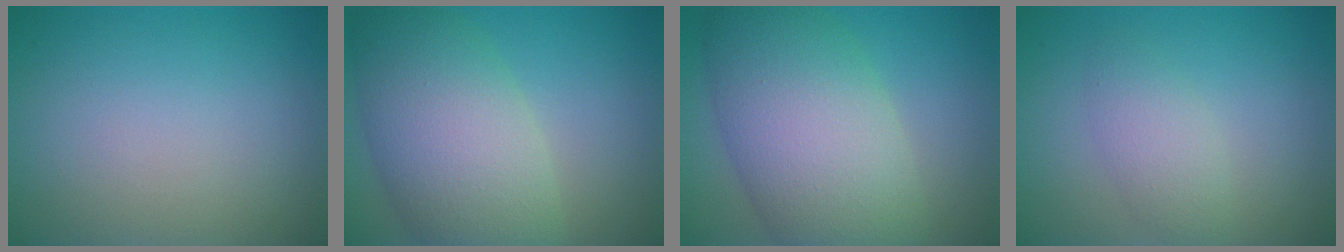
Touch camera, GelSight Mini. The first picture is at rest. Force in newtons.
{"total": 9.3, "press": 9.3, "slide": 0.1}
{"total": 11.1, "press": 11.1, "slide": 0.6}
{"total": 2.4, "press": 2.4, "slide": 0.1}